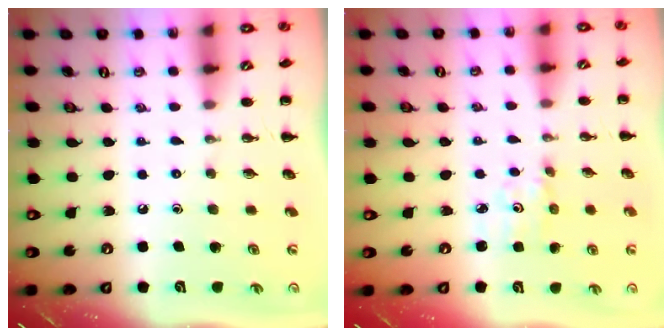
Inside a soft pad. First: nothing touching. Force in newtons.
{"total": 2.0, "press": 2.0, "slide": 0.2}